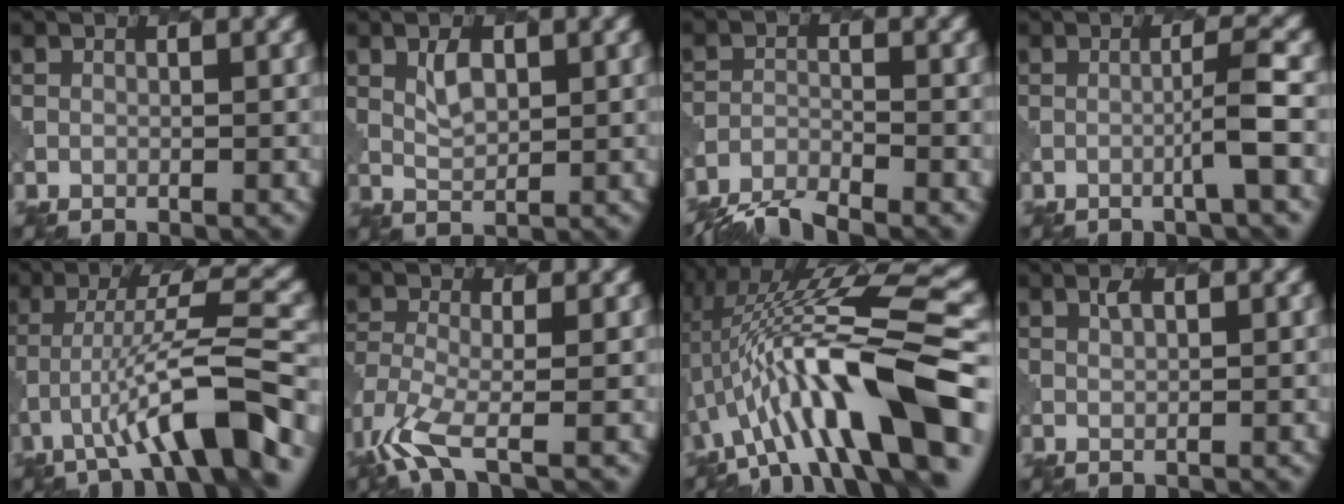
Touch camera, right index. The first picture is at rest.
{"total": 2.3, "force": [1.6, 0.9, 1.4], "torque": [-0.031, -0.002, 0.031]}
{"total": 4.9, "force": [-4.6, 0.7, 1.4], "torque": [-0.037, -0.009, -0.088]}
{"total": 2.3, "force": [-0.4, -0.2, 2.3], "torque": [-0.034, 0.011, -0.023]}
{"total": 7.7, "force": [-3.6, 1.0, 6.8], "torque": [-0.110, 0.019, -0.056]}
{"total": 5.5, "force": [-3.1, 1.6, 4.2], "torque": [-0.109, -0.015, -0.075]}
{"total": 13.6, "force": [-1.5, 3.2, 13.1], "torque": [-0.217, 0.035, -0.017]}
{"total": 1.5, "force": [1.2, 0.2, 0.8], "torque": [-0.018, 0.000, 0.023]}